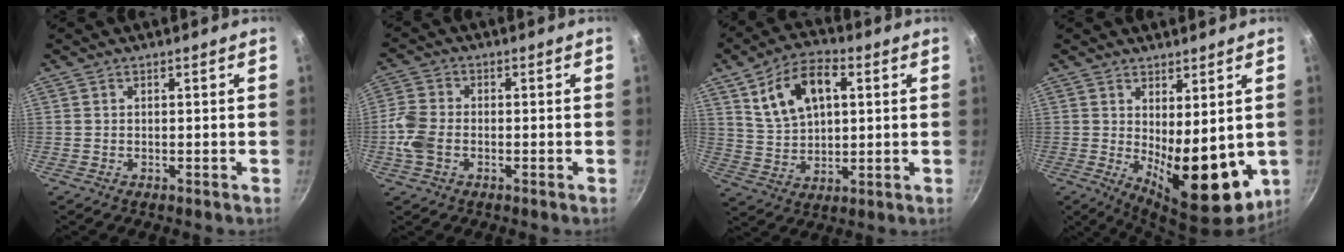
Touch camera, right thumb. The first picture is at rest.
{"total": 6.5, "force": [-1.7, 4.5, 4.5], "torque": [-0.099, 0.013, -0.045]}
{"total": 13.1, "force": [4.3, 7.8, 9.6], "torque": [-0.147, -0.002, 0.081]}
{"total": 13.8, "force": [-0.4, 5.8, 12.5], "torque": [-0.151, -0.029, 0.012]}